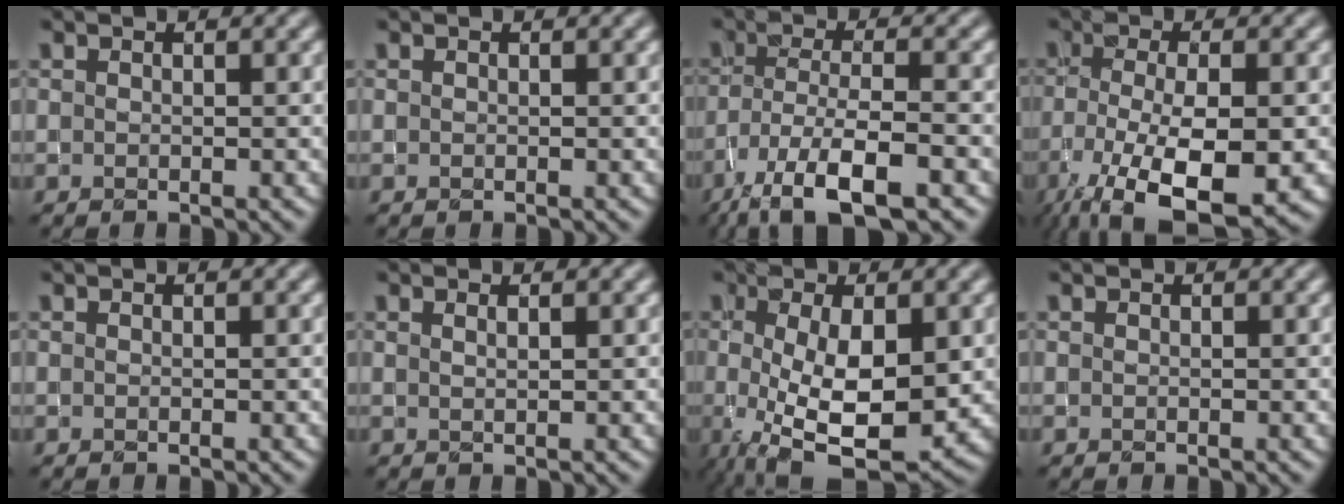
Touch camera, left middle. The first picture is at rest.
{"total": 0.0}
{"total": 8.6, "force": [-5.5, 2.3, 6.1], "torque": [-0.112, -0.006, -0.102]}
{"total": 11.2, "force": [-5.1, 4.1, 9.0], "torque": [-0.172, -0.033, -0.080]}
{"total": 0.0}
{"total": 0.7, "force": [0.5, 0.2, 0.5], "torque": [-0.006, 0.002, 0.007]}
{"total": 9.8, "force": [-1.1, 4.1, 8.8], "torque": [-0.165, -0.019, -0.012]}
{"total": 0.0}